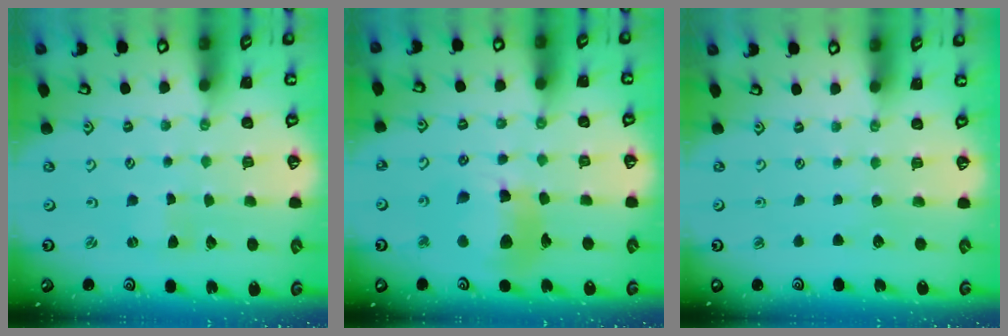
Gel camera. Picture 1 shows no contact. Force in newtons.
{"total": 13.9, "press": 13.7, "slide": 2.0}
{"total": 0.0}